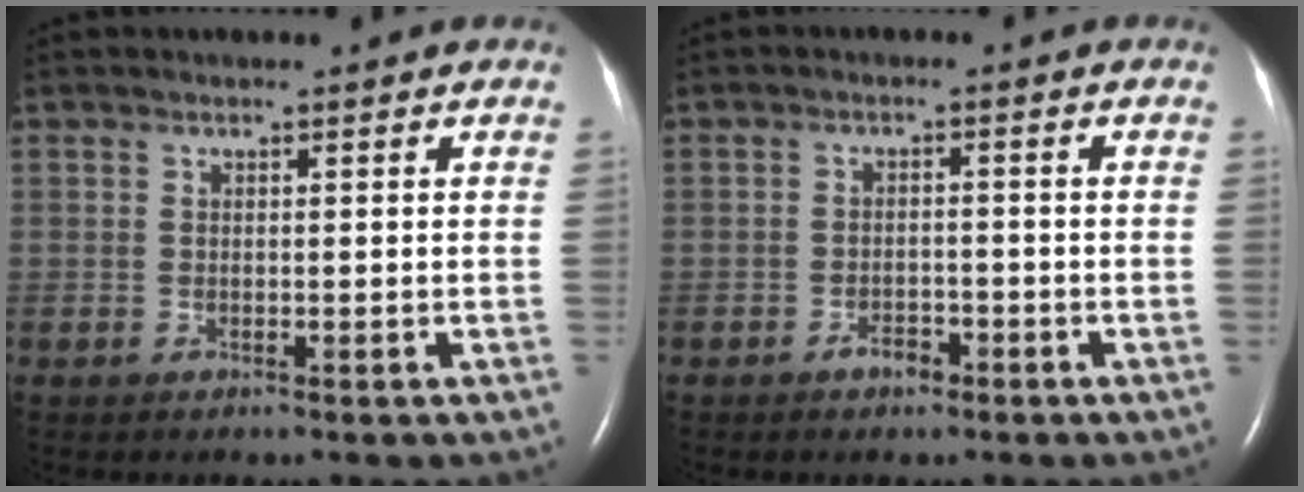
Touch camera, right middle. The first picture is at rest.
{"total": 2.3, "force": [-1.6, 1.2, 1.2], "torque": [-0.020, 0.004, -0.025]}